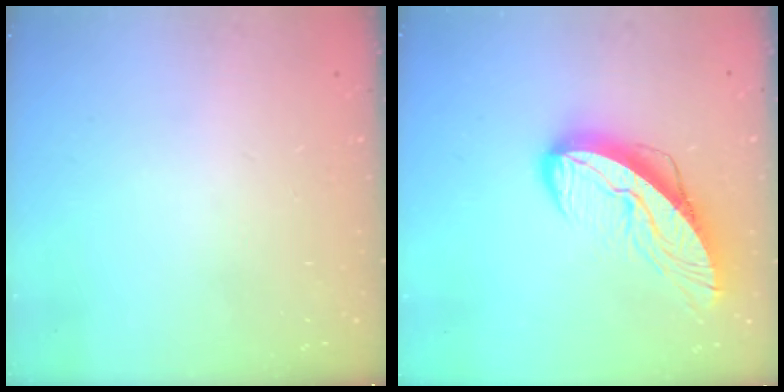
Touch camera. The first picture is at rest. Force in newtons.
{"total": 11.9, "press": 11.8, "slide": 1.3}